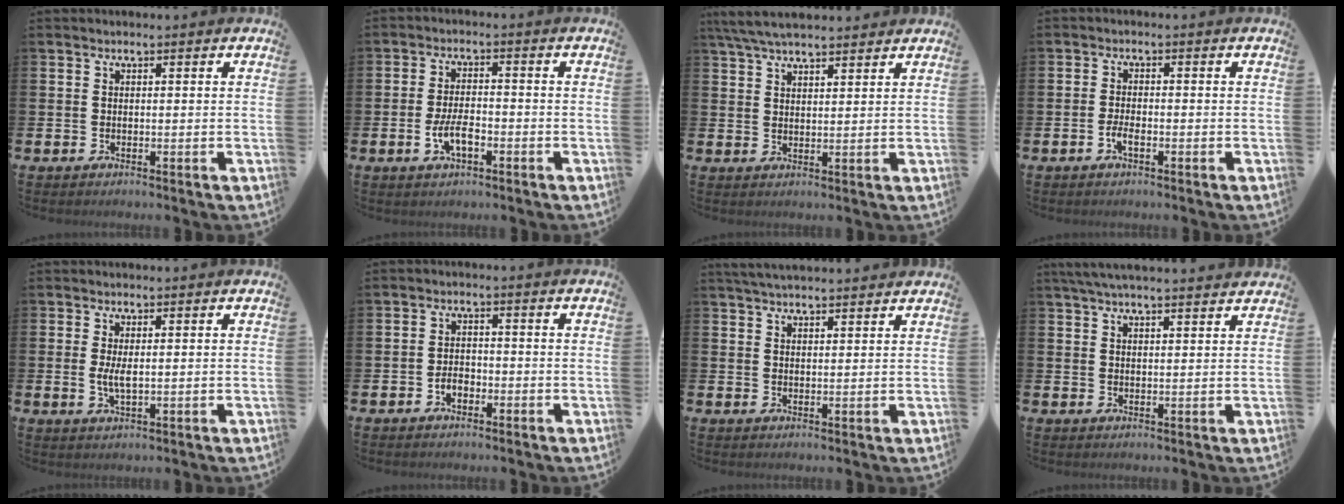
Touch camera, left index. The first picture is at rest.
{"total": 4.3, "force": [-1.5, 2.0, 3.5], "torque": [-0.060, 0.001, -0.031]}
{"total": 5.4, "force": [4.9, 1.3, 2.0], "torque": [-0.045, -0.012, 0.089]}
{"total": 1.9, "force": [-0.8, 0.7, 1.5], "torque": [-0.029, 0.002, -0.016]}
{"total": 2.6, "force": [0.3, 0.9, 2.4], "torque": [-0.039, -0.001, 0.002]}
{"total": 2.1, "force": [-1.0, 1.4, 1.2], "torque": [-0.016, 0.002, -0.024]}
{"total": 3.4, "force": [3.3, 0.3, 0.7], "torque": [-0.016, -0.011, 0.061]}
{"total": 4.2, "force": [3.9, 0.1, 1.4], "torque": [-0.039, -0.006, 0.073]}